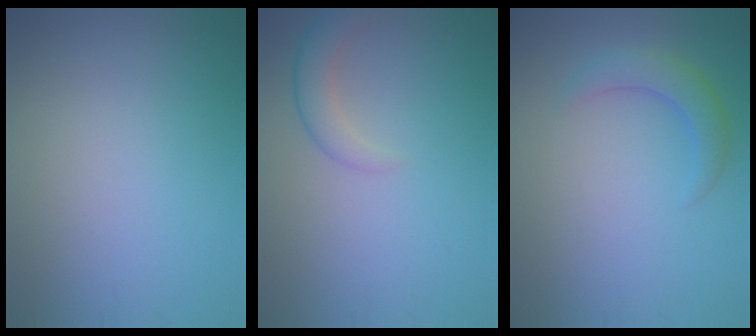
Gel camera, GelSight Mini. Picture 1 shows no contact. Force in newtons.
{"total": 2.3, "press": 2.3, "slide": 0.1}
{"total": 2.5, "press": 2.5, "slide": 0.2}